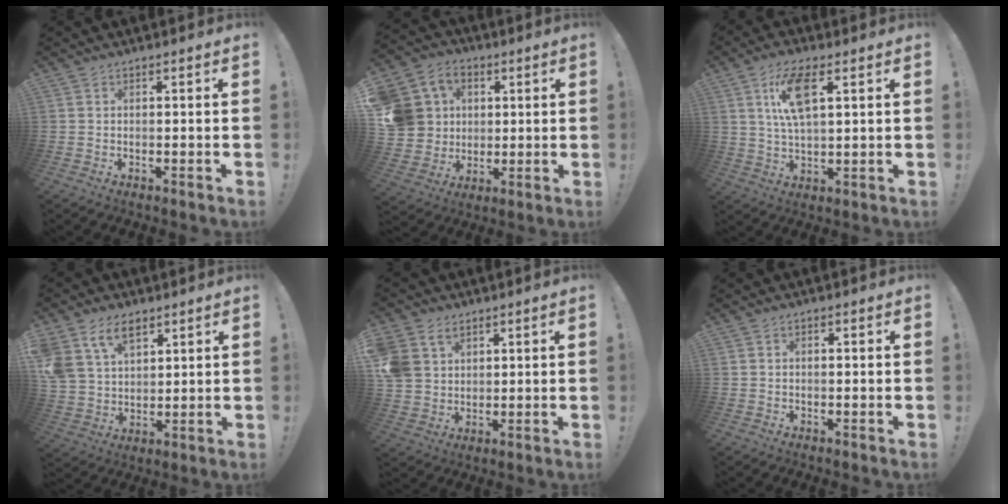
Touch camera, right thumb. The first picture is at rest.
{"total": 13.5, "force": [1.9, 12.5, 4.6], "torque": [-0.071, 0.000, 0.052]}
{"total": 11.4, "force": [4.3, 4.6, 9.5], "torque": [-0.167, -0.003, 0.075]}
{"total": 12.3, "force": [7.5, 7.7, 6.0], "torque": [-0.115, -0.037, 0.147]}
{"total": 9.1, "force": [4.5, 7.1, 3.6], "torque": [-0.078, -0.020, 0.092]}
{"total": 0.6, "force": [-0.3, 0.4, 0.3], "torque": [-0.004, 0.002, -0.006]}